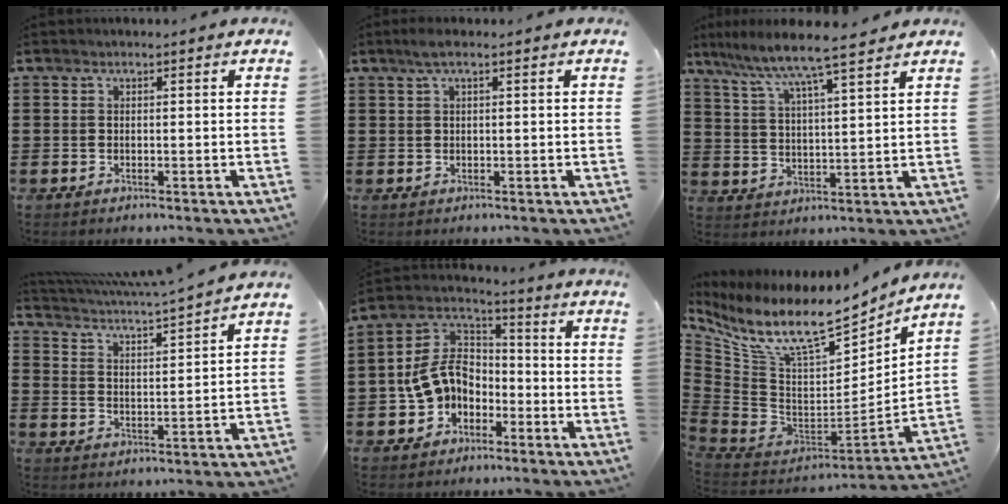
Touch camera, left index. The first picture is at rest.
{"total": 1.8, "force": [0.7, 0.2, 1.6], "torque": [-0.032, 0.002, 0.013]}
{"total": 6.9, "force": [6.1, -0.3, 3.3], "torque": [-0.088, -0.037, 0.099]}
{"total": 4.1, "force": [3.8, -0.5, 1.3], "torque": [-0.046, -0.035, 0.058]}
{"total": 9.0, "force": [-2.5, 7.1, 5.0], "torque": [-0.141, 0.007, -0.057]}
{"total": 11.9, "force": [8.5, 3.2, 7.6], "torque": [-0.172, -0.069, 0.147]}